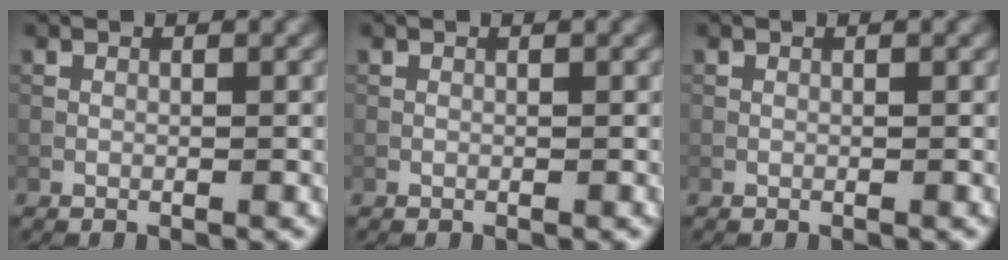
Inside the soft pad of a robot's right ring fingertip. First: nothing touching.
{"total": 0.0}
{"total": 0.0}